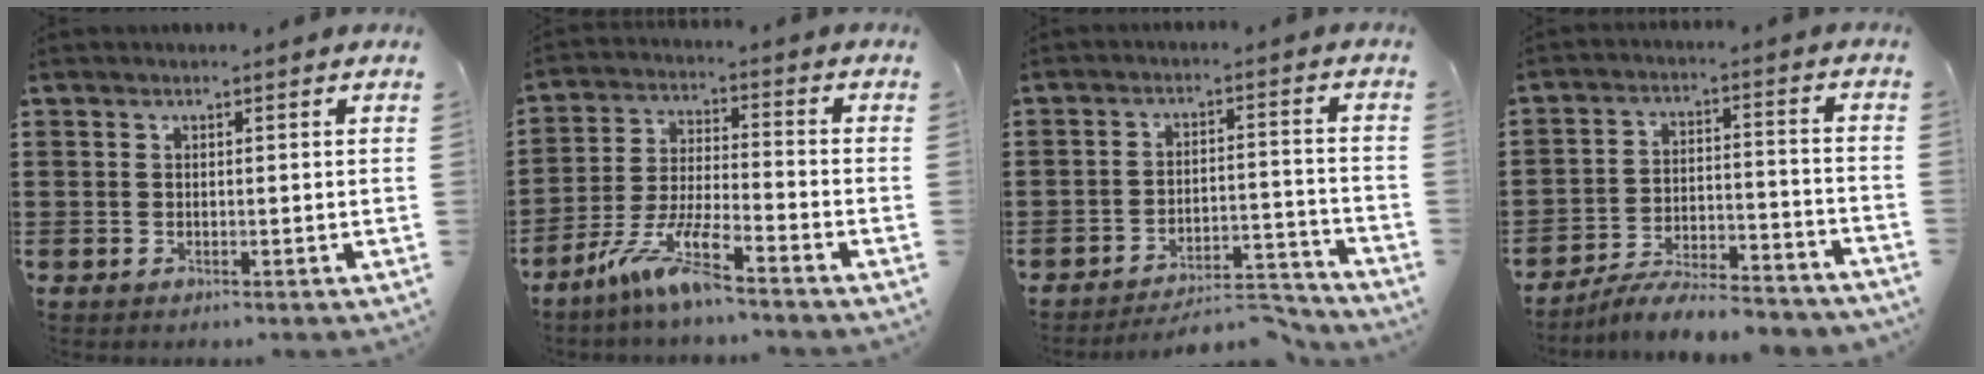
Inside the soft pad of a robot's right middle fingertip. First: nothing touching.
{"total": 8.8, "force": [-6.7, 0.7, 5.7], "torque": [-0.130, -0.011, -0.132]}
{"total": 5.4, "force": [-5.0, 0.6, 1.9], "torque": [-0.034, 0.005, -0.098]}
{"total": 6.3, "force": [-6.0, 0.4, 2.1], "torque": [-0.032, 0.007, -0.113]}